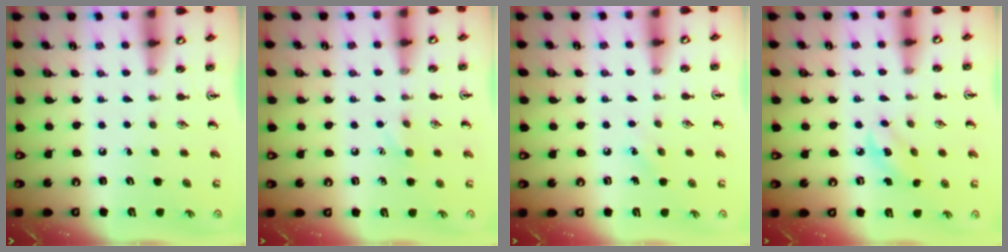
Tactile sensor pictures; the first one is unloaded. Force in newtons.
{"total": 5.5, "press": 5.2, "slide": 1.5}
{"total": 4.4, "press": 4.1, "slide": 1.5}
{"total": 2.8, "press": 2.7, "slide": 0.9}